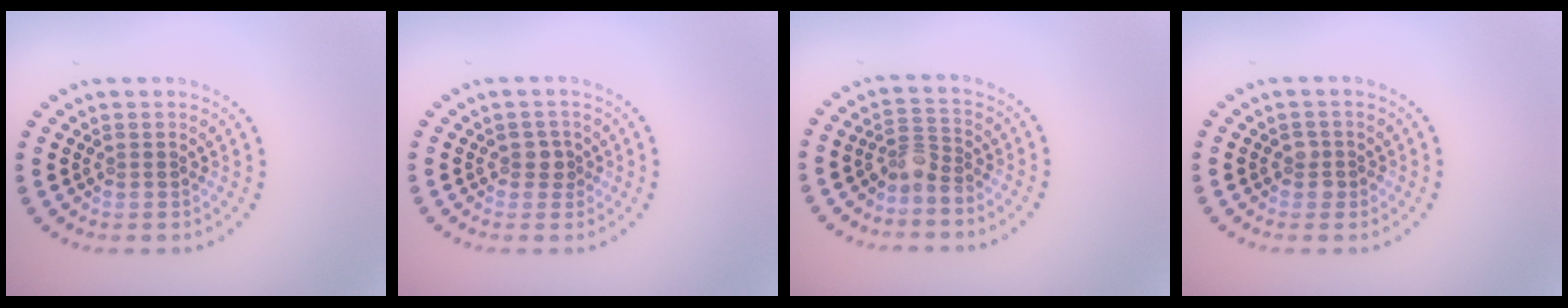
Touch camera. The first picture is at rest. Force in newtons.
{"total": 1.4, "press": 1.1, "slide": 0.8}
{"total": 2.2, "press": 1.6, "slide": 1.4}
{"total": 1.1, "press": 1.0, "slide": 0.4}